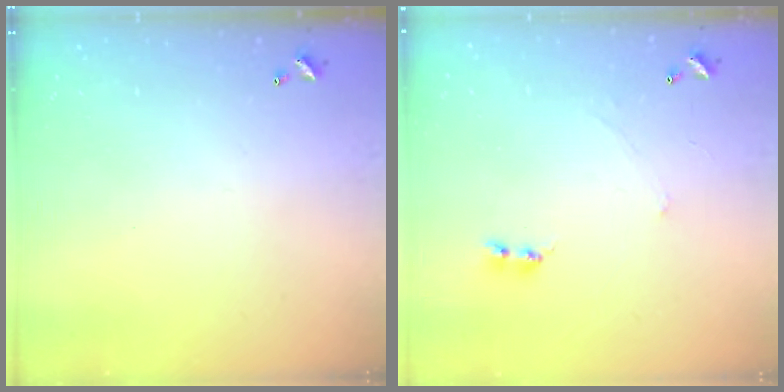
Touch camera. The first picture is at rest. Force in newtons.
{"total": 0.9, "press": 0.8, "slide": 0.3}